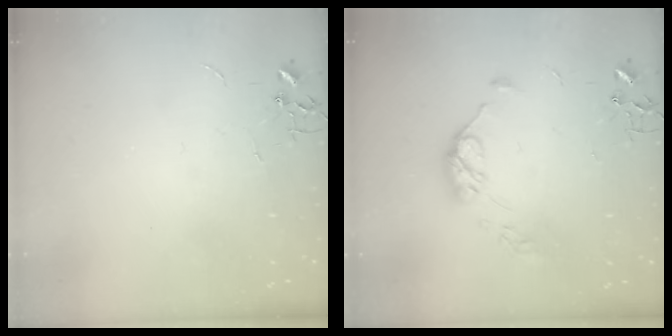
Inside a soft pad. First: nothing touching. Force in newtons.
{"total": 9.5, "press": 9.5, "slide": 0.5}